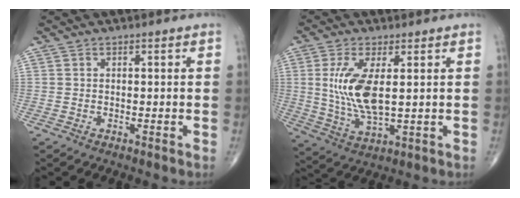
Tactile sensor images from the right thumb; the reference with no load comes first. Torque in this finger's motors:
{"motor_torque": [-0.41, 0.47, 1.00, 0.22, 0.09]}